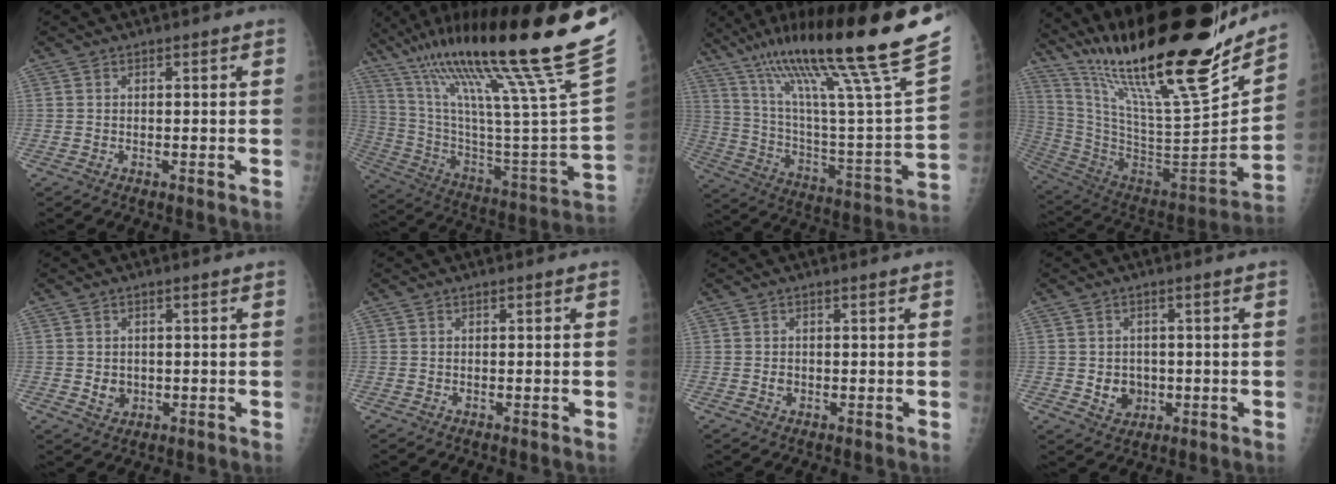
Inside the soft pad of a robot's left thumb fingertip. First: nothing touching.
{"total": 36.0, "force": [26.3, 1.7, 24.5], "torque": [-0.376, -0.120, 0.416]}
{"total": 33.4, "force": [22.2, 2.8, 24.7], "torque": [-0.388, -0.062, 0.363]}
{"total": 33.5, "force": [24.8, 5.6, 21.8], "torque": [-0.341, -0.121, 0.421]}
{"total": 2.6, "force": [0.0, 2.2, 1.4], "torque": [-0.014, -0.001, 0.008]}
{"total": 0.0}
{"total": 0.9, "force": [0.0, 0.7, 0.6], "torque": [-0.007, 0.001, 0.001]}
{"total": 4.4, "force": [-0.4, 3.8, 2.1], "torque": [-0.013, 0.002, 0.003]}